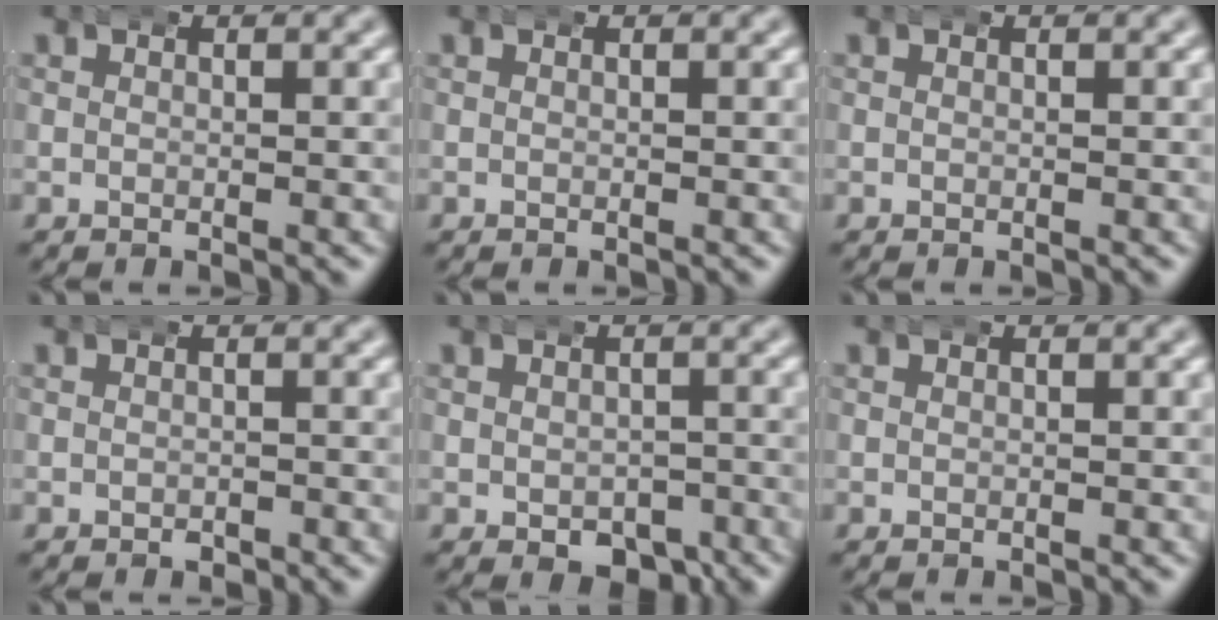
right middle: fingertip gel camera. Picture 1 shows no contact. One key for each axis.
{"total": 0.0}
{"total": 0.0}
{"total": 0.5, "fx": -0.4, "fy": 0.4, "fz": 0.1, "tx": -0.001, "ty": -0.004, "tz": -0.004}
{"total": 3.4, "fx": -2.3, "fy": 2.1, "fz": 1.2, "tx": -0.013, "ty": -0.017, "tz": -0.031}
{"total": 0.0}